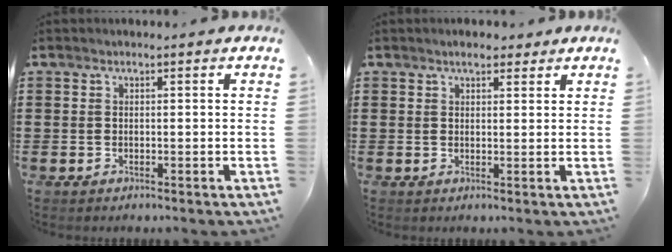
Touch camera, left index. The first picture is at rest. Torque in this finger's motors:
{"motor_torque": [0.42, -0.30, 0.06, 0.05]}